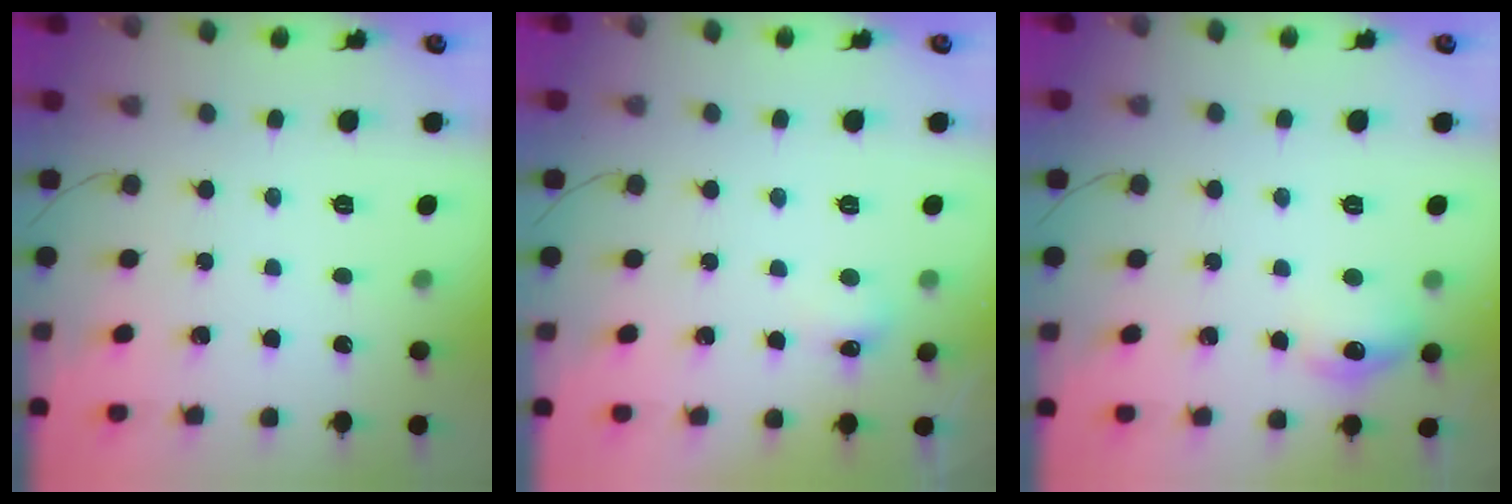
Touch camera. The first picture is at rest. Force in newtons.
{"total": 4.9, "press": 4.8, "slide": 0.9}
{"total": 9.0, "press": 8.9, "slide": 1.2}